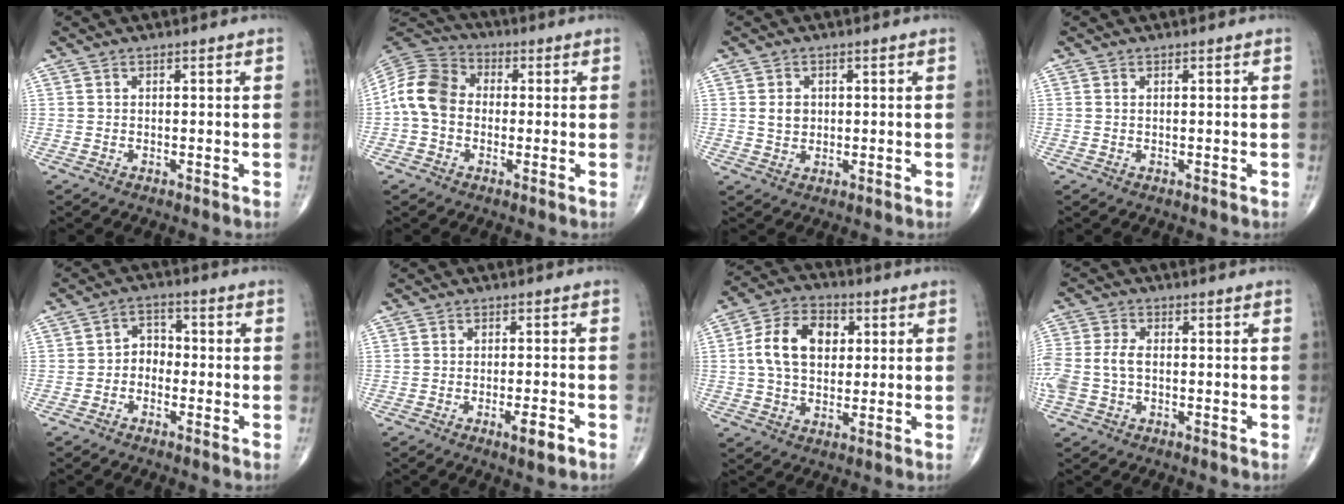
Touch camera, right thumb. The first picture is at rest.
{"total": 10.5, "force": [-0.6, 8.2, 6.4], "torque": [-0.117, 0.033, -0.026]}
{"total": 3.1, "force": [0.5, 2.5, 1.8], "torque": [-0.018, -0.002, 0.011]}
{"total": 0.0}
{"total": 3.9, "force": [-1.3, 3.1, 2.1], "torque": [-0.008, 0.024, -0.038]}
{"total": 3.8, "force": [-1.9, 0.8, 3.2], "torque": [-0.052, 0.002, -0.030]}
{"total": 12.3, "force": [2.0, 8.4, 8.7], "torque": [-0.136, 0.011, 0.029]}
{"total": 8.5, "force": [-1.0, 5.5, 6.4], "torque": [-0.164, 0.017, -0.021]}